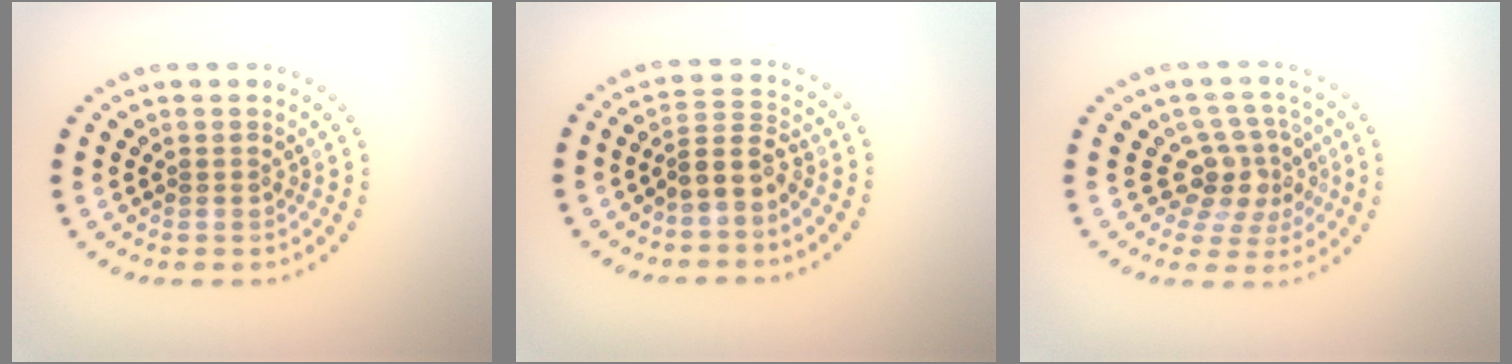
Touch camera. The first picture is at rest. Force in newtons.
{"total": 2.8, "press": 2.2, "slide": 1.7}
{"total": 3.9, "press": 2.8, "slide": 2.7}